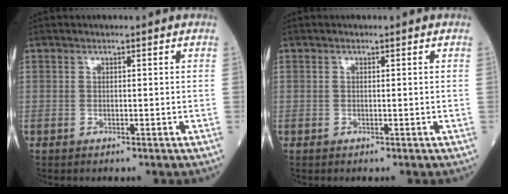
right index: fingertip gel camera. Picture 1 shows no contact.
{"total": 0.0}